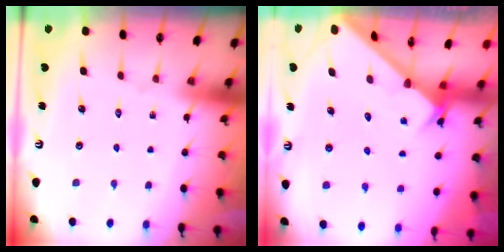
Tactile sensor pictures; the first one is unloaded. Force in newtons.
{"total": 2.6, "press": 2.6, "slide": 0.2}